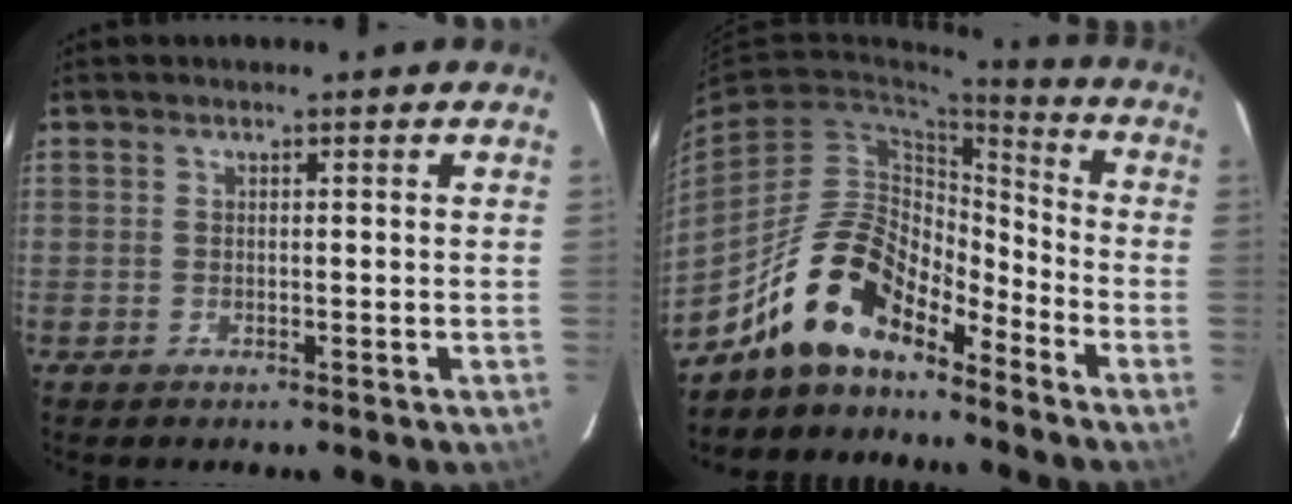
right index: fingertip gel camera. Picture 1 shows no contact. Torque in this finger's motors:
{"motor_torque": [1.10, -1.03, 0.90, 0.21]}